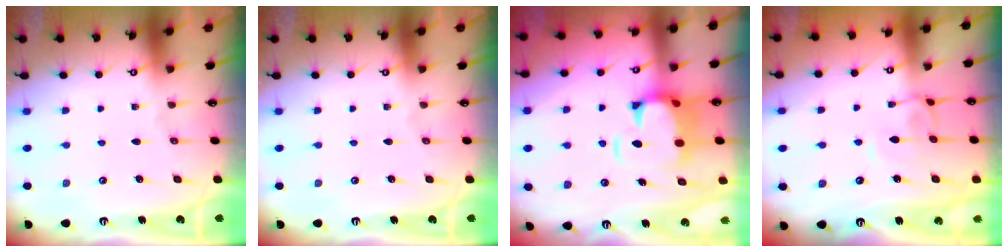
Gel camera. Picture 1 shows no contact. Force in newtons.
{"total": 0.0}
{"total": 5.7, "press": 5.5, "slide": 1.7}
{"total": 2.5, "press": 2.5, "slide": 0.5}